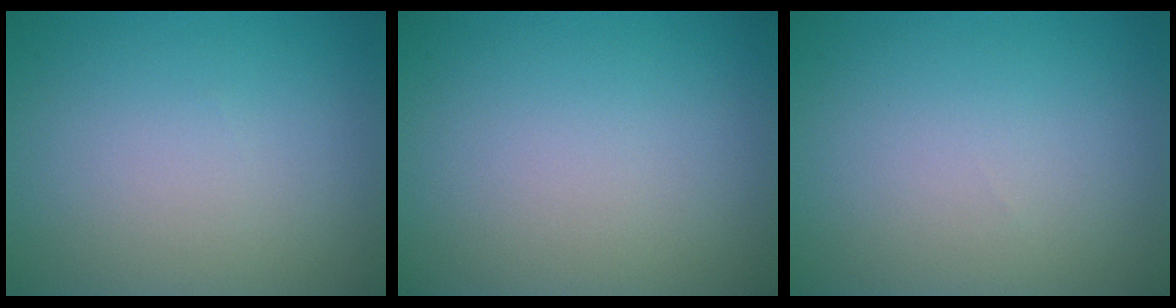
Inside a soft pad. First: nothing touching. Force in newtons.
{"total": 0.0}
{"total": 0.0}